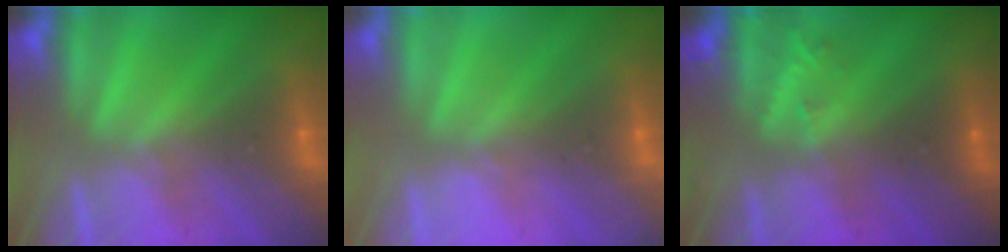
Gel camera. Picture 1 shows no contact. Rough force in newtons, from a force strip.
{"total": 2.3}
{"total": 2.7}